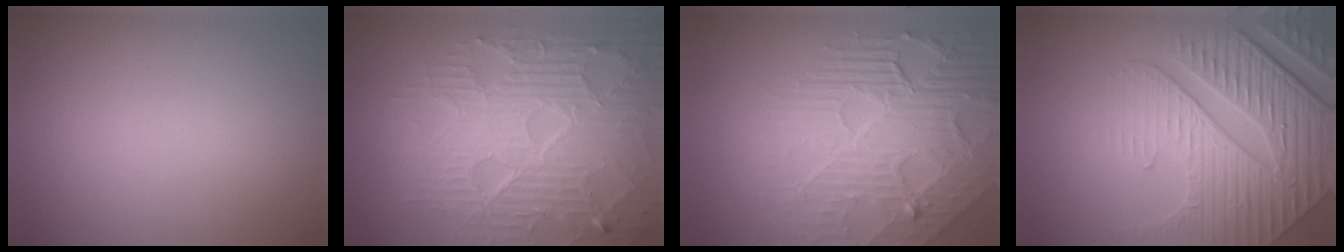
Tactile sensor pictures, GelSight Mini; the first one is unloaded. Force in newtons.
{"total": 9.0, "press": 6.4, "slide": 6.3}
{"total": 7.2, "press": 5.5, "slide": 4.6}
{"total": 8.6, "press": 6.2, "slide": 5.9}